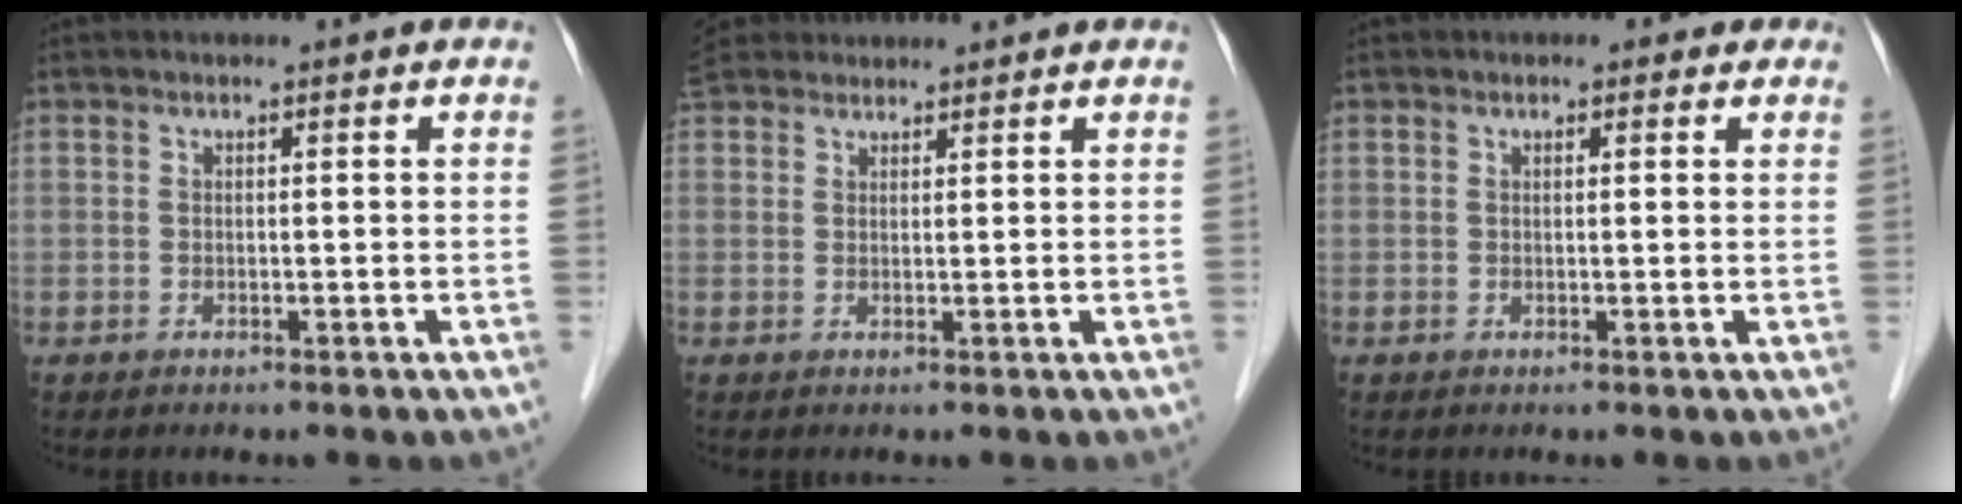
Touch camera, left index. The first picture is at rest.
{"total": 6.4, "force": [5.6, 2.9, 0.9], "torque": [-0.014, 0.037, 0.105]}
{"total": 1.6, "force": [0.8, 1.2, 0.6], "torque": [-0.004, 0.000, 0.004]}